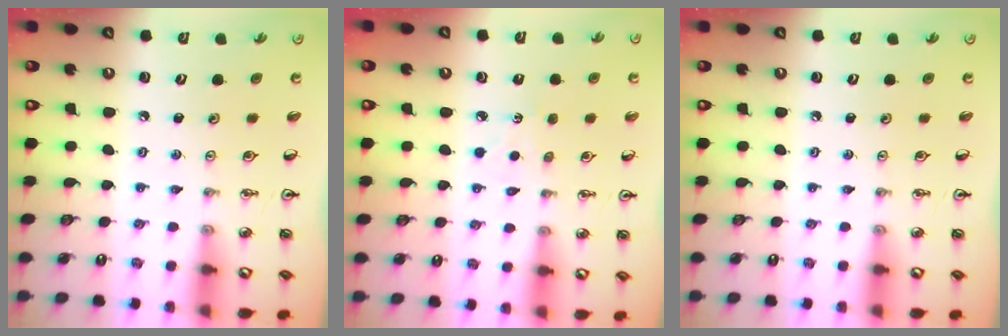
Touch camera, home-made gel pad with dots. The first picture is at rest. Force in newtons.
{"total": 3.3, "press": 3.3, "slide": 0.4}
{"total": 0.0}